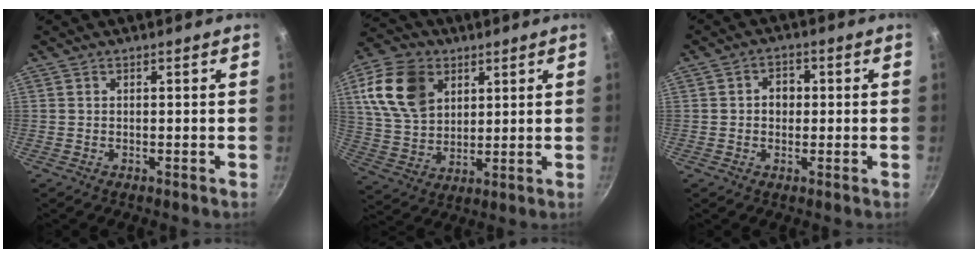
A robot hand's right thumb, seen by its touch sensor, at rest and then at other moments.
{"total": 15.3, "force": [5.6, 10.9, 9.1], "torque": [-0.154, -0.009, 0.109]}
{"total": 4.0, "force": [0.2, 3.3, 2.3], "torque": [-0.012, 0.007, 0.000]}